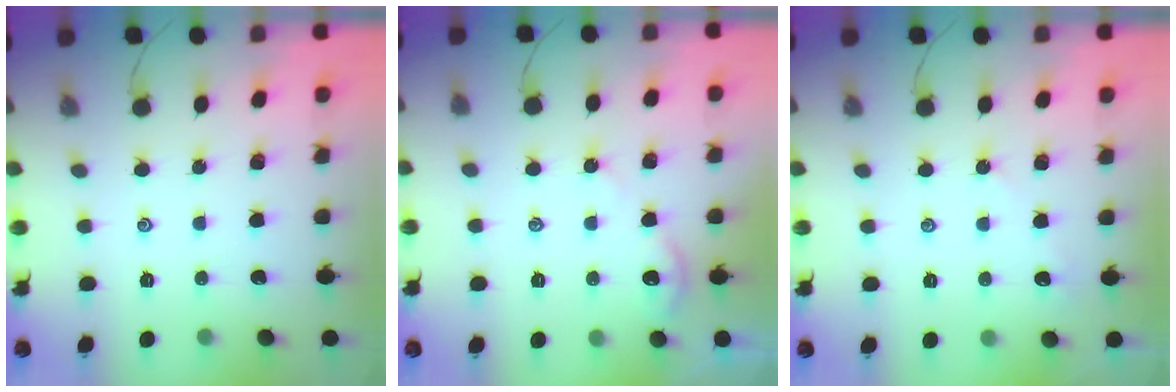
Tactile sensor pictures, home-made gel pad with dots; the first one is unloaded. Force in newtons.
{"total": 2.9, "press": 2.9, "slide": 0.3}
{"total": 3.3, "press": 3.2, "slide": 0.4}